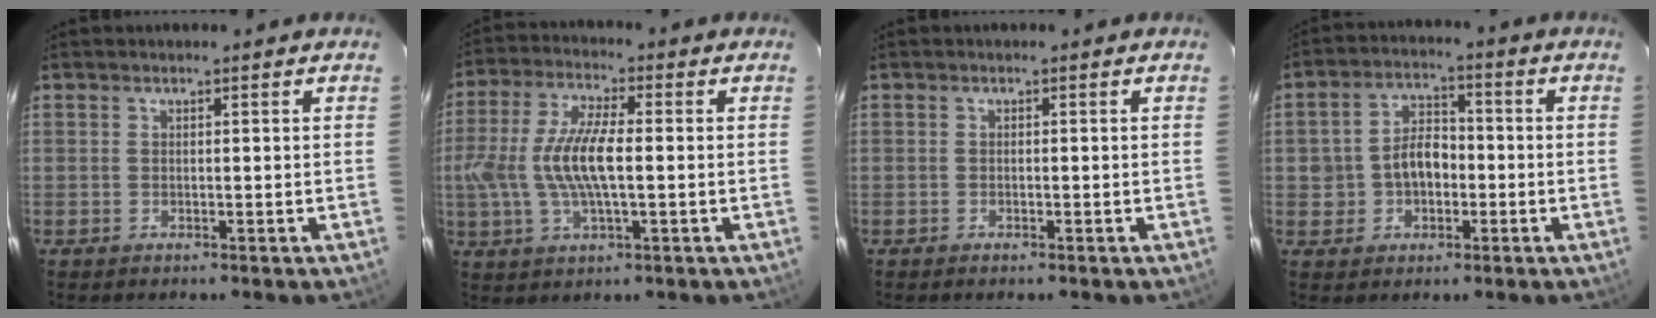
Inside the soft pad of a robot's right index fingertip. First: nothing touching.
{"total": 12.0, "force": [-0.8, 3.9, 11.4], "torque": [-0.233, 0.002, -0.014]}
{"total": 0.5, "force": [-0.5, 0.0, 0.2], "torque": [-0.004, 0.000, -0.009]}
{"total": 7.0, "force": [-1.3, 5.6, 3.9], "torque": [-0.075, 0.023, -0.010]}